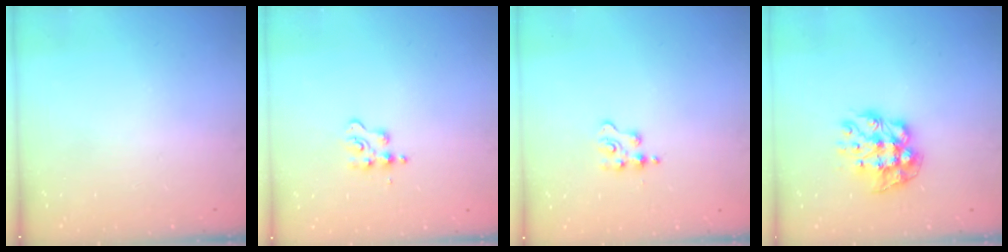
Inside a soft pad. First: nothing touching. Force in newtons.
{"total": 4.3, "press": 4.3, "slide": 0.5}
{"total": 2.2, "press": 2.2, "slide": 0.4}
{"total": 11.2, "press": 11.2, "slide": 0.9}